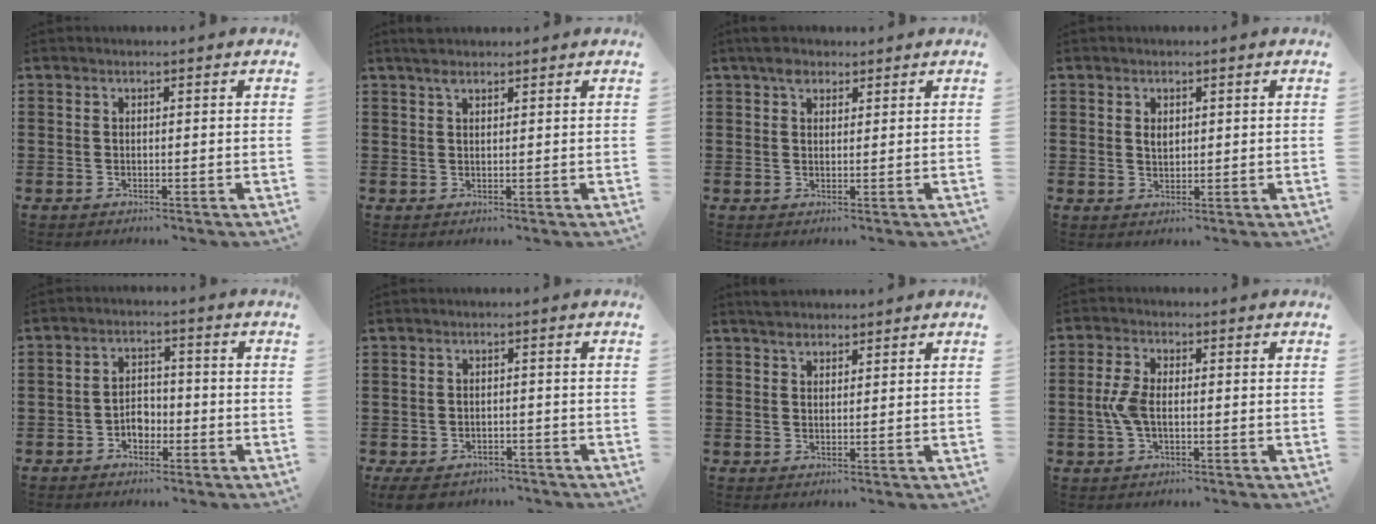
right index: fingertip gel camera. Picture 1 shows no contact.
{"total": 1.8, "force": [1.5, 0.6, 0.8], "torque": [-0.020, 0.003, 0.028]}
{"total": 2.9, "force": [2.1, 1.5, 1.3], "torque": [-0.024, 0.003, 0.038]}
{"total": 1.5, "force": [0.5, 1.0, 1.0], "torque": [-0.022, 0.005, 0.009]}
{"total": 3.3, "force": [-1.6, 2.3, 1.7], "torque": [-0.035, 0.006, -0.033]}
{"total": 2.9, "force": [-2.8, 0.9, 0.5], "torque": [-0.027, -0.002, -0.061]}
{"total": 2.1, "force": [1.9, 0.8, 0.4], "torque": [-0.011, 0.003, 0.036]}
{"total": 4.4, "force": [-0.6, 2.1, 3.8], "torque": [-0.099, -0.006, -0.018]}